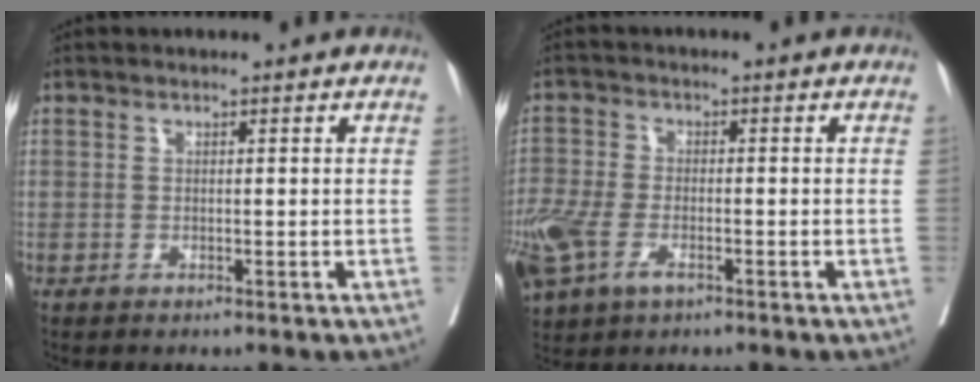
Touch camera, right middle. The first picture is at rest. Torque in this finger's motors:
{"motor_torque": [1.61, -0.53, 0.57, 0.21]}